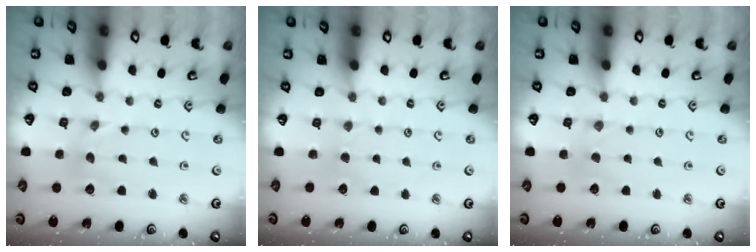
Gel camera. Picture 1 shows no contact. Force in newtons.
{"total": 2.0, "press": 2.0, "slide": 0.5}
{"total": 1.8, "press": 1.7, "slide": 0.4}